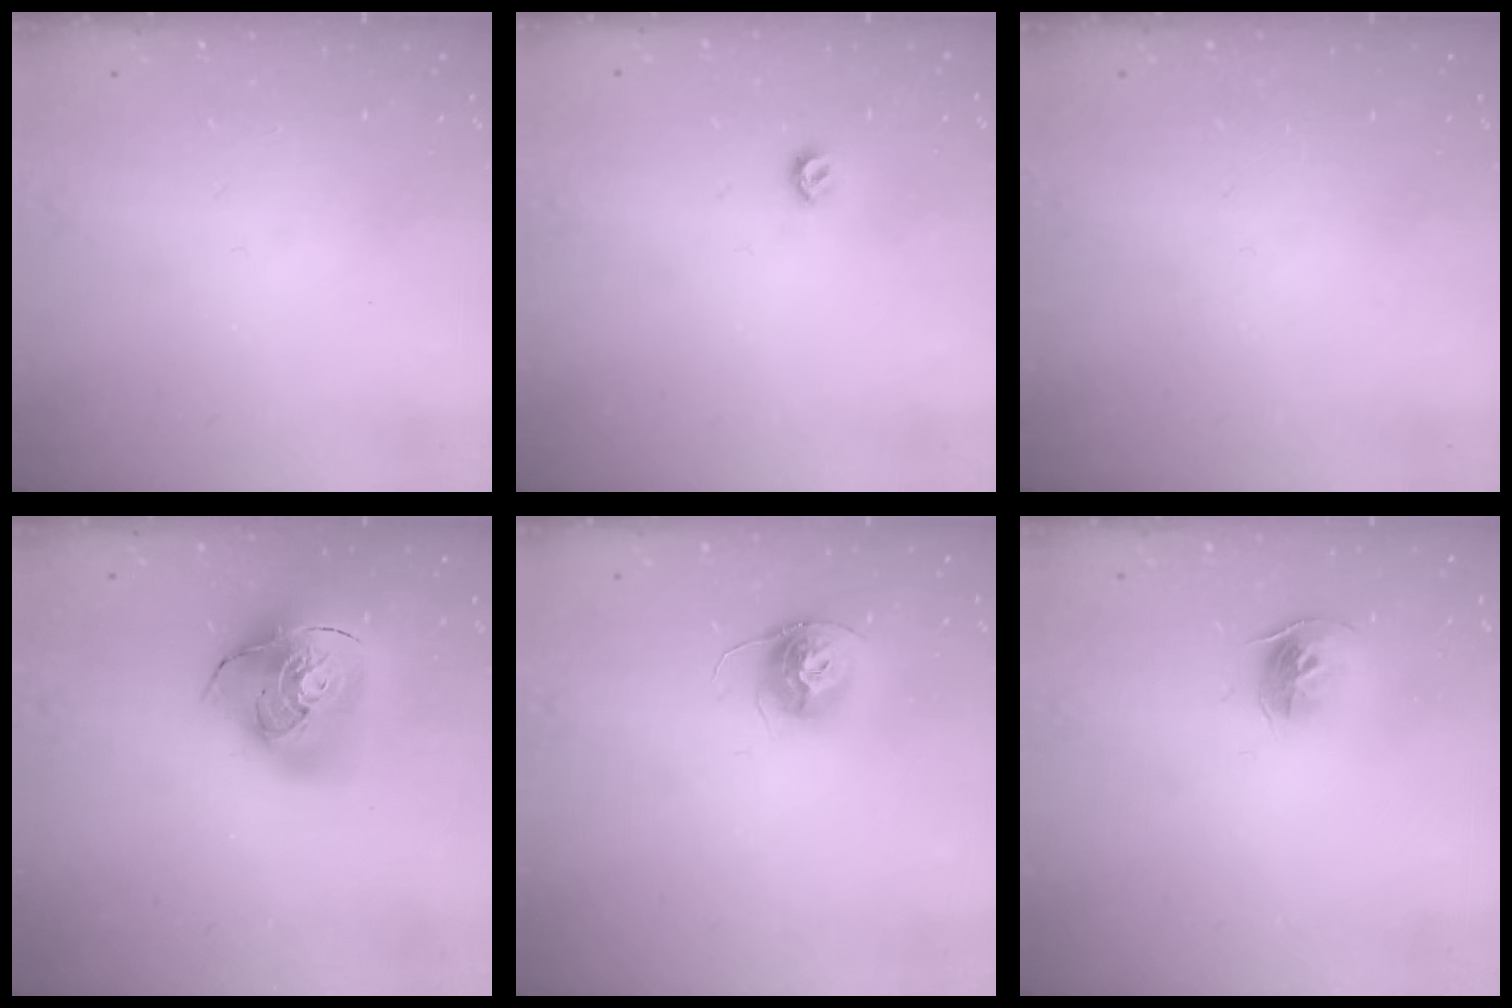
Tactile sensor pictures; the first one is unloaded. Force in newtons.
{"total": 4.9, "press": 4.8, "slide": 0.8}
{"total": 0.0}
{"total": 20.4, "press": 20.2, "slide": 2.5}
{"total": 11.3, "press": 11.2, "slide": 0.8}
{"total": 9.2, "press": 9.1, "slide": 0.9}